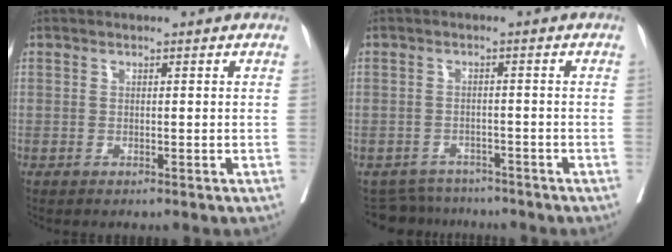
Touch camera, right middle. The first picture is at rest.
{"total": 5.2, "force": [-4.8, 1.6, -0.9], "torque": [0.010, 0.006, -0.072]}